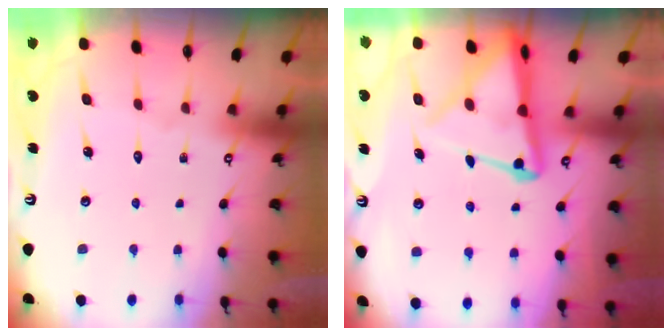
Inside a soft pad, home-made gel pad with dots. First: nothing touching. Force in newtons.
{"total": 9.4, "press": 9.3, "slide": 1.0}